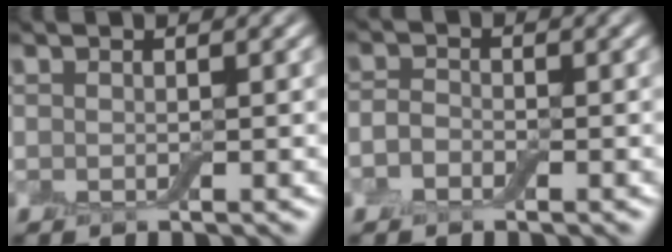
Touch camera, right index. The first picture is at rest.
{"total": 1.7, "force": [-0.8, 1.2, 1.0], "torque": [-0.020, 0.001, -0.023]}